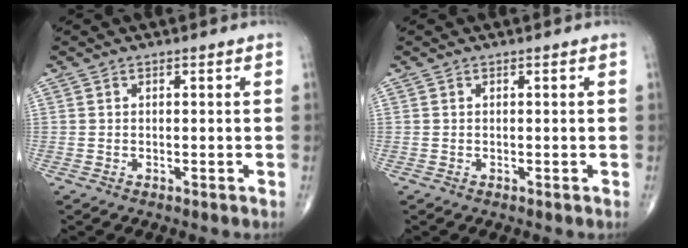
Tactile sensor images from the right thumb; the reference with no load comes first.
{"total": 0.0}